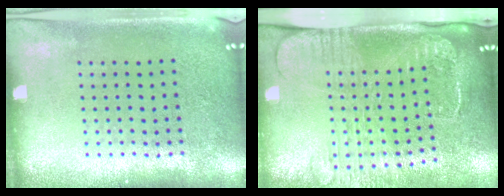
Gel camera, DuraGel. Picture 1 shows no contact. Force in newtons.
{"total": 2.7, "press": 2.1, "slide": 1.7}